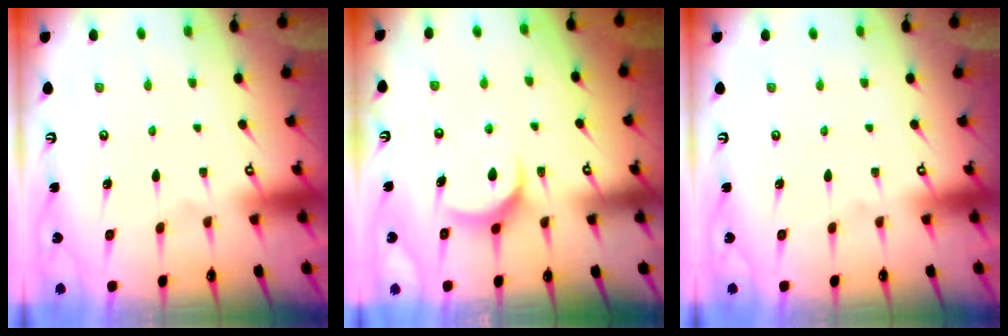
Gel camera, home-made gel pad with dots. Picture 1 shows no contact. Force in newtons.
{"total": 7.9, "press": 7.9, "slide": 0.3}
{"total": 0.0}